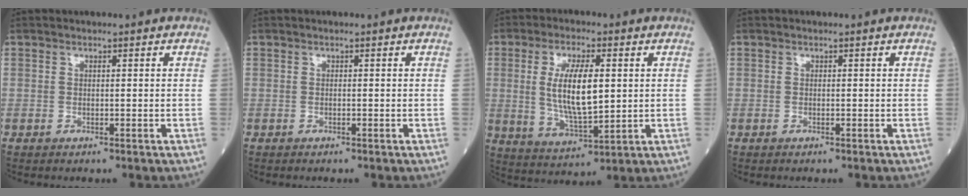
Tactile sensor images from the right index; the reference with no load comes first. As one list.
[{"total": 0.0}, {"total": 10.5, "force": [1.5, 2.9, 9.9], "torque": [-0.199, -0.004, 0.032]}, {"total": 0.0}]